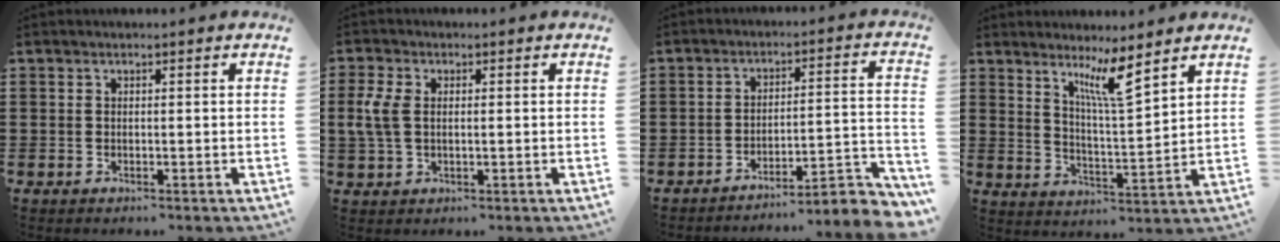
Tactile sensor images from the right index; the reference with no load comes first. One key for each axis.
{"total": 4.6, "fx": 0.4, "fy": 2.7, "fz": 3.7, "tx": -0.098, "ty": 0.003, "tz": -0.001}
{"total": 4.6, "fx": -4.2, "fy": 0.1, "fz": 1.9, "tx": -0.032, "ty": -0.013, "tz": -0.087}
{"total": 7.5, "fx": 5.2, "fy": 0.4, "fz": 5.4, "tx": -0.111, "ty": -0.019, "tz": 0.087}